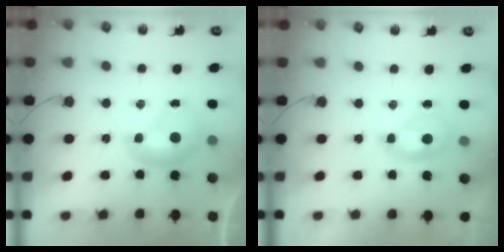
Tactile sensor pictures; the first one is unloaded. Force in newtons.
{"total": 1.5, "press": 1.4, "slide": 0.6}